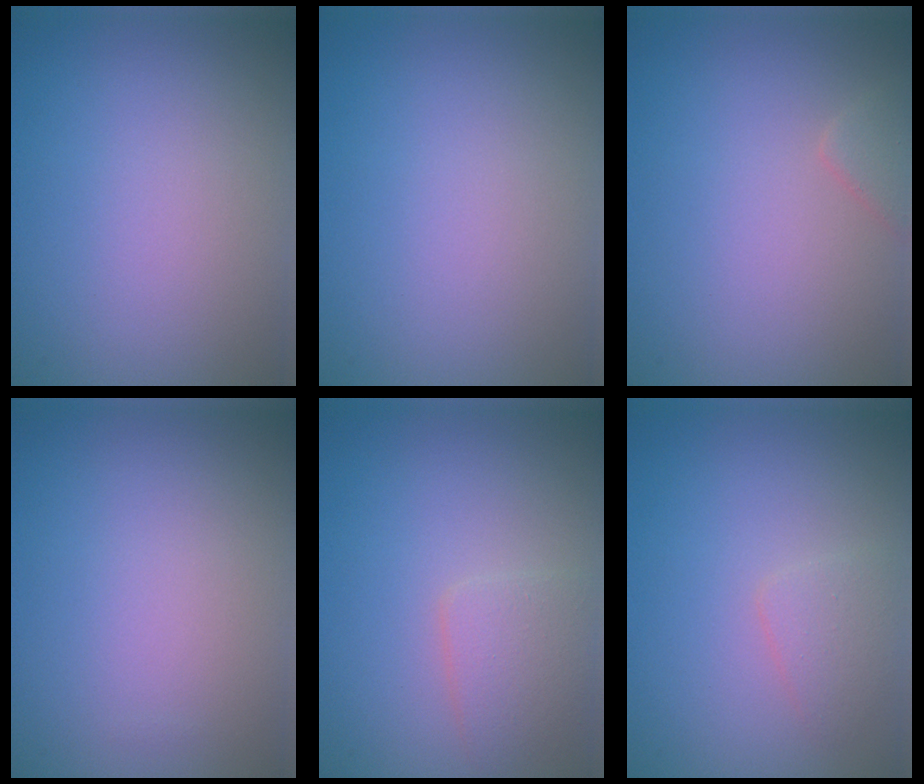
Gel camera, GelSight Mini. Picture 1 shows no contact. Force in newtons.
{"total": 0.0}
{"total": 1.4, "press": 1.4, "slide": 0.1}
{"total": 0.0}
{"total": 2.5, "press": 2.5, "slide": 0.1}
{"total": 1.6, "press": 1.6, "slide": 0.0}